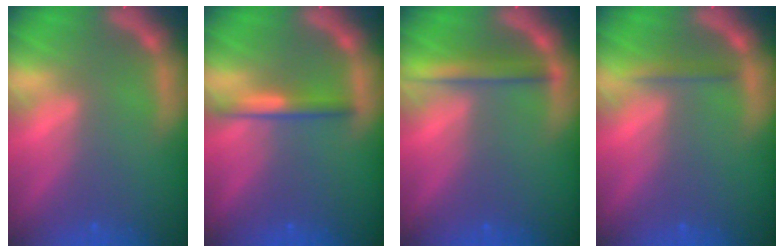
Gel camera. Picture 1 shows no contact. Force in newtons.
{"total": 2.4}
{"total": 2.9}
{"total": 1.4}